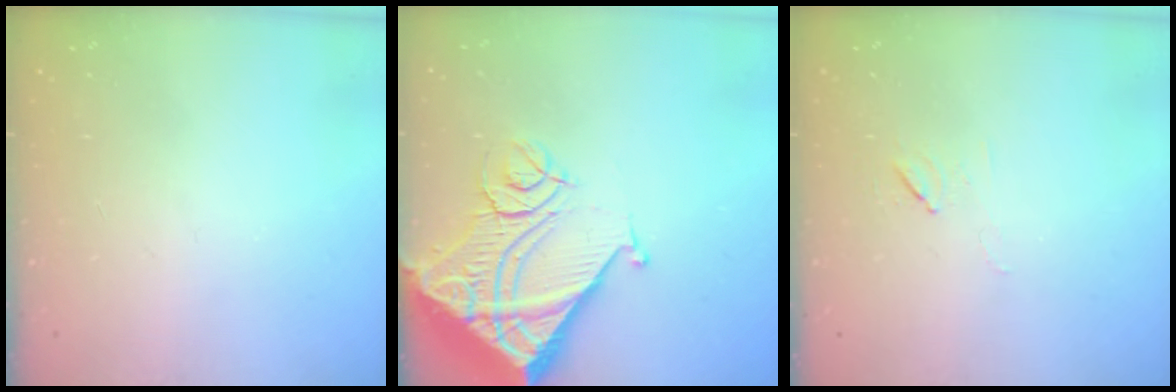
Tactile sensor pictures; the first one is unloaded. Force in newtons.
{"total": 20.9, "press": 20.7, "slide": 2.6}
{"total": 5.4, "press": 5.3, "slide": 1.0}